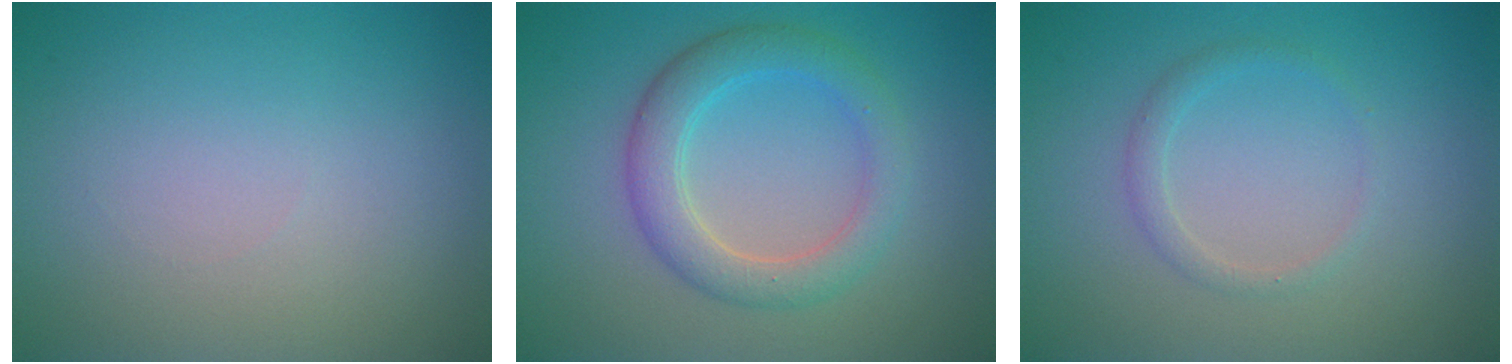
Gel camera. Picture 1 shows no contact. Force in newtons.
{"total": 4.1, "press": 4.1, "slide": 0.3}
{"total": 1.3, "press": 1.3, "slide": 0.0}